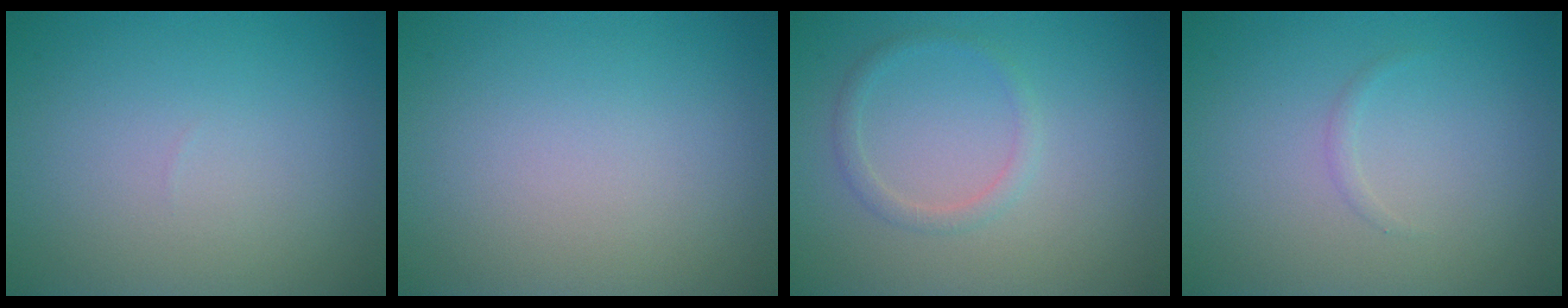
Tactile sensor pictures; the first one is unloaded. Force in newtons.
{"total": 0.0}
{"total": 1.3, "press": 1.3, "slide": 0.1}
{"total": 0.5, "press": 0.5, "slide": 0.0}